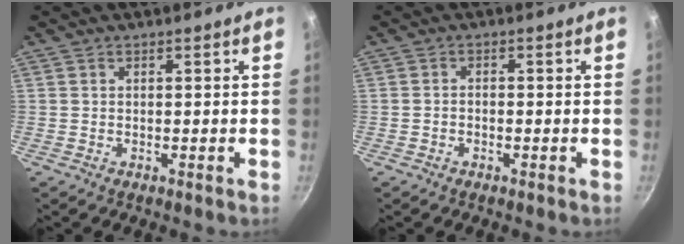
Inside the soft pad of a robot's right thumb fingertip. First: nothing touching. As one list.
[{"total": 1.1, "force": [-0.7, 0.7, 0.6], "torque": [-0.012, 0.009, -0.015]}]